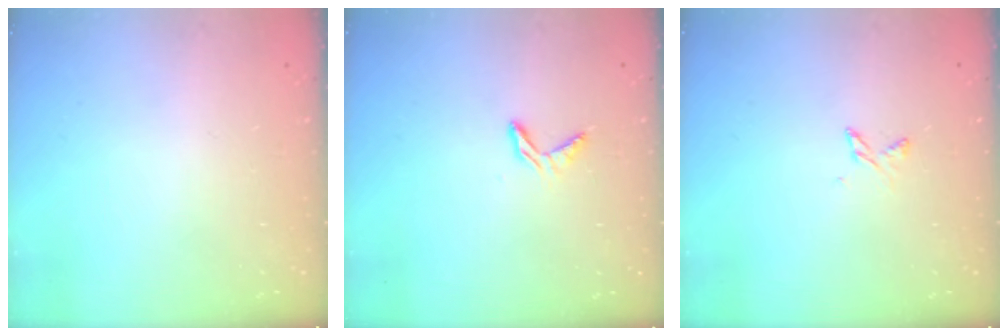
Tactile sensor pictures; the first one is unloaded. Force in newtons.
{"total": 5.0, "press": 5.0, "slide": 0.4}
{"total": 2.5, "press": 2.5, "slide": 0.5}